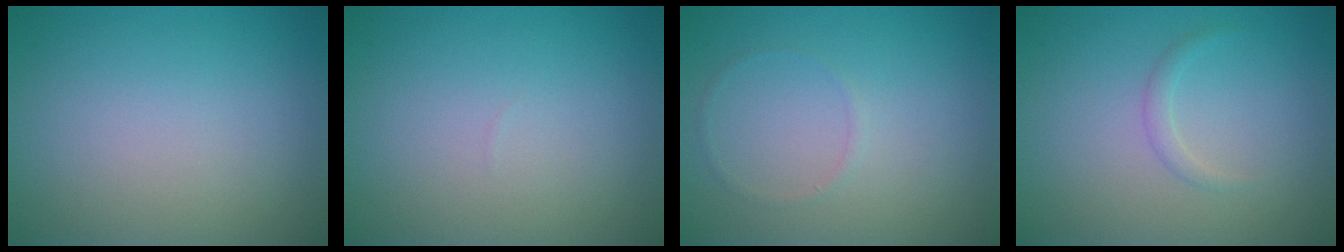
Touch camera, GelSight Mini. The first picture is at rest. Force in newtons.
{"total": 0.0}
{"total": 0.5, "press": 0.5, "slide": 0.1}
{"total": 0.9, "press": 0.9, "slide": 0.0}